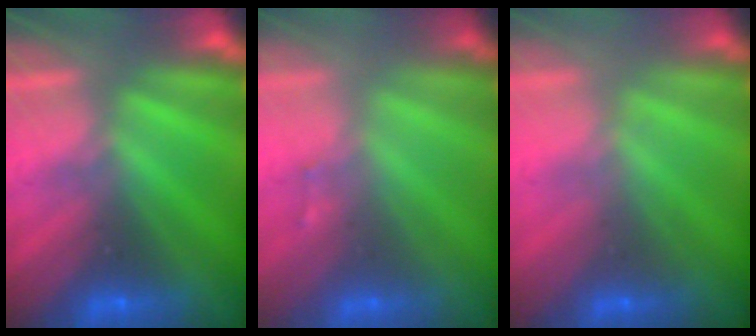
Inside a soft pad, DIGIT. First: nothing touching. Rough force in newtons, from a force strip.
{"total": 1.5}
{"total": 2.0}